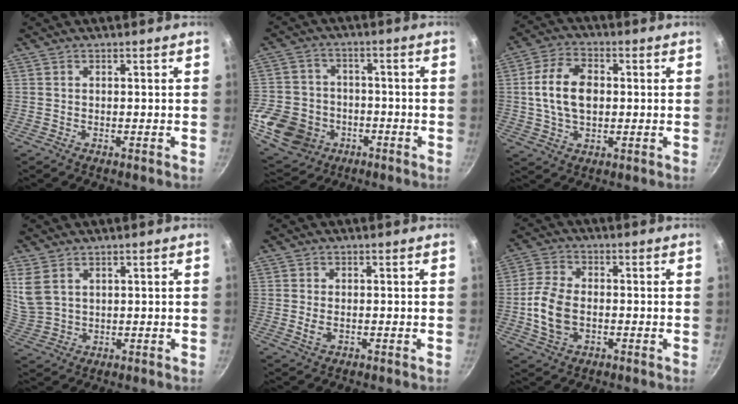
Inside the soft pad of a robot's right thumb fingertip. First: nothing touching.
{"total": 14.1, "force": [-5.1, 11.5, 6.4], "torque": [-0.105, 0.035, -0.079]}
{"total": 10.9, "force": [0.7, 7.1, 8.2], "torque": [-0.141, 0.016, 0.007]}
{"total": 5.9, "force": [2.9, 3.7, 3.6], "torque": [-0.069, -0.017, 0.072]}
{"total": 2.1, "force": [-0.5, 1.3, 1.6], "torque": [-0.030, -0.001, -0.007]}
{"total": 9.1, "force": [-1.5, 6.0, 6.6], "torque": [-0.127, 0.013, -0.033]}